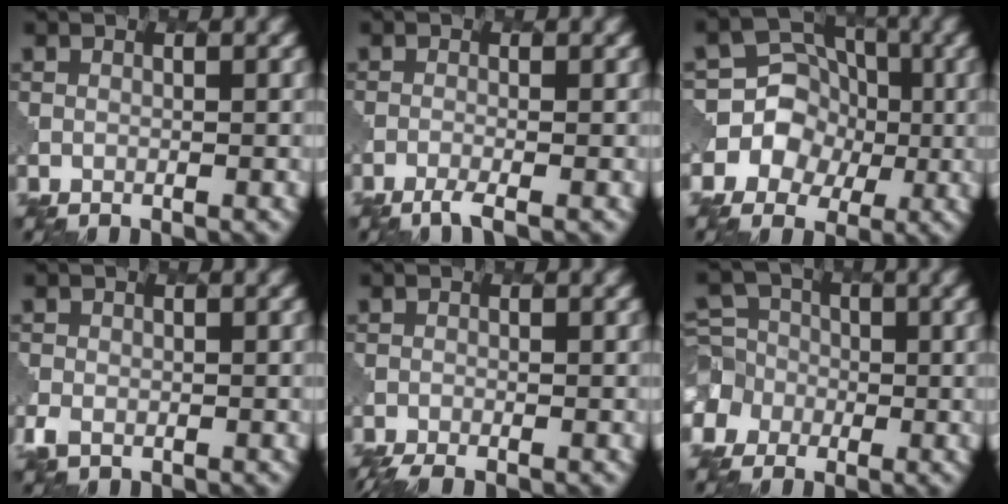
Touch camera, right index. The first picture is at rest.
{"total": 1.8, "force": [-1.2, 0.3, 1.3], "torque": [-0.020, -0.005, -0.034]}
{"total": 7.5, "force": [-0.8, 7.1, 2.4], "torque": [-0.027, 0.031, -0.043]}
{"total": 1.7, "force": [-0.7, 1.3, 0.9], "torque": [-0.022, -0.007, -0.015]}
{"total": 2.5, "force": [-2.1, 0.4, 1.4], "torque": [-0.024, -0.005, -0.039]}
{"total": 7.7, "force": [-1.8, 7.2, 2.1], "torque": [-0.051, 0.007, -0.063]}